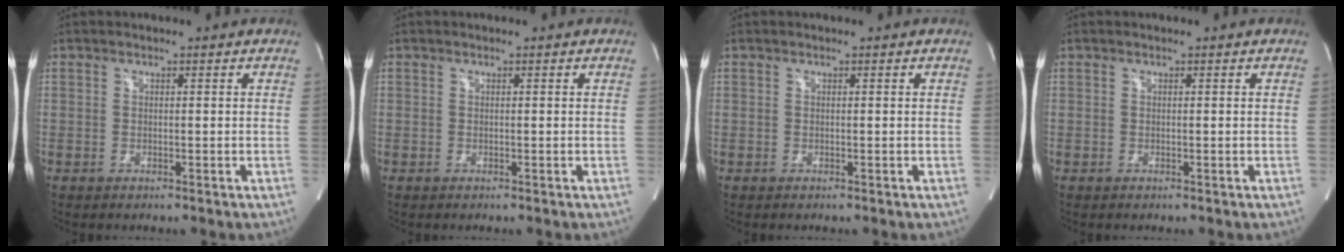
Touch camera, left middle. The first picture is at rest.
{"total": 0.0}
{"total": 0.0}
{"total": 0.0}